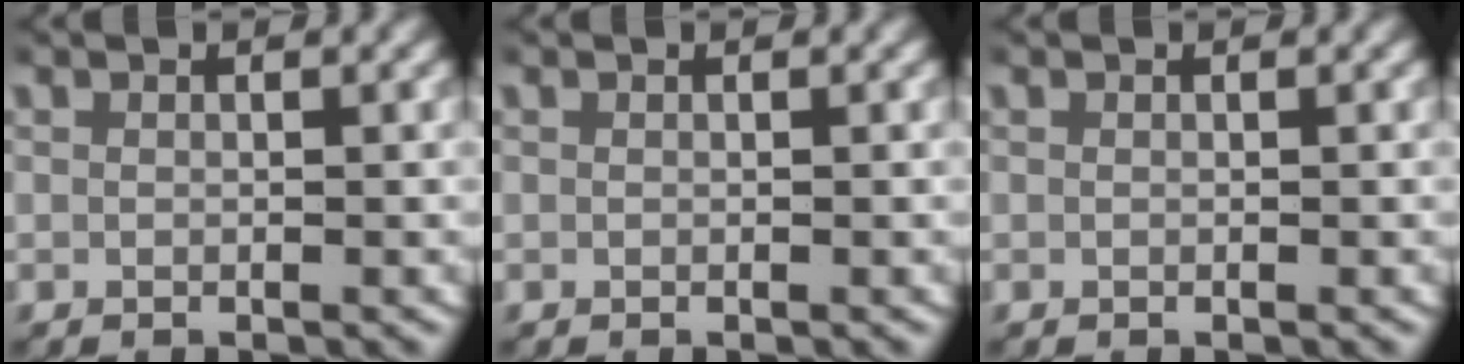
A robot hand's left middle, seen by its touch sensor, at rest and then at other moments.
{"total": 0.0}
{"total": 0.0}